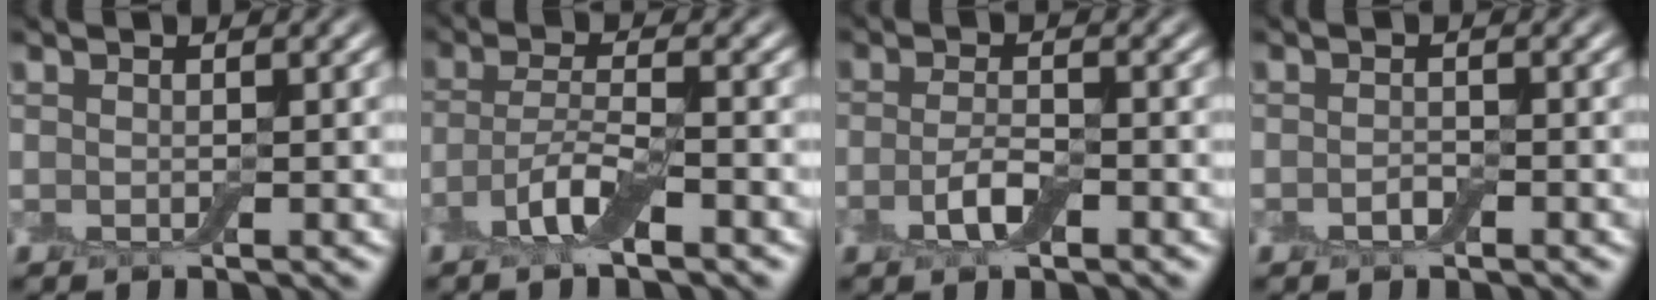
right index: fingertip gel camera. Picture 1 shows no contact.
{"total": 3.8, "force": [-2.1, 0.9, 3.0], "torque": [-0.063, 0.004, -0.050]}
{"total": 2.7, "force": [-1.2, 1.0, 2.2], "torque": [-0.049, 0.001, -0.027]}
{"total": 1.0, "force": [-0.5, 0.5, 0.7], "torque": [-0.015, 0.000, -0.009]}